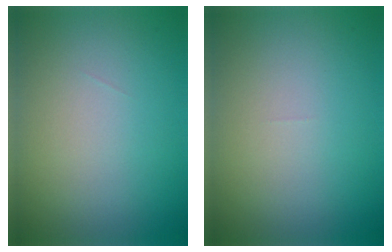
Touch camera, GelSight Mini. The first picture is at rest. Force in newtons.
{"total": 0.0}